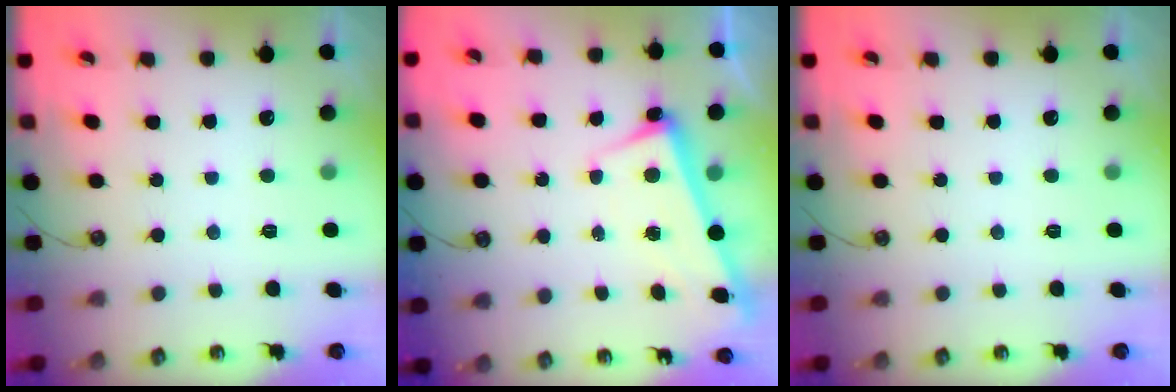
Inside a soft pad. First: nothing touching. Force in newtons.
{"total": 2.5, "press": 2.4, "slide": 0.7}
{"total": 0.0}